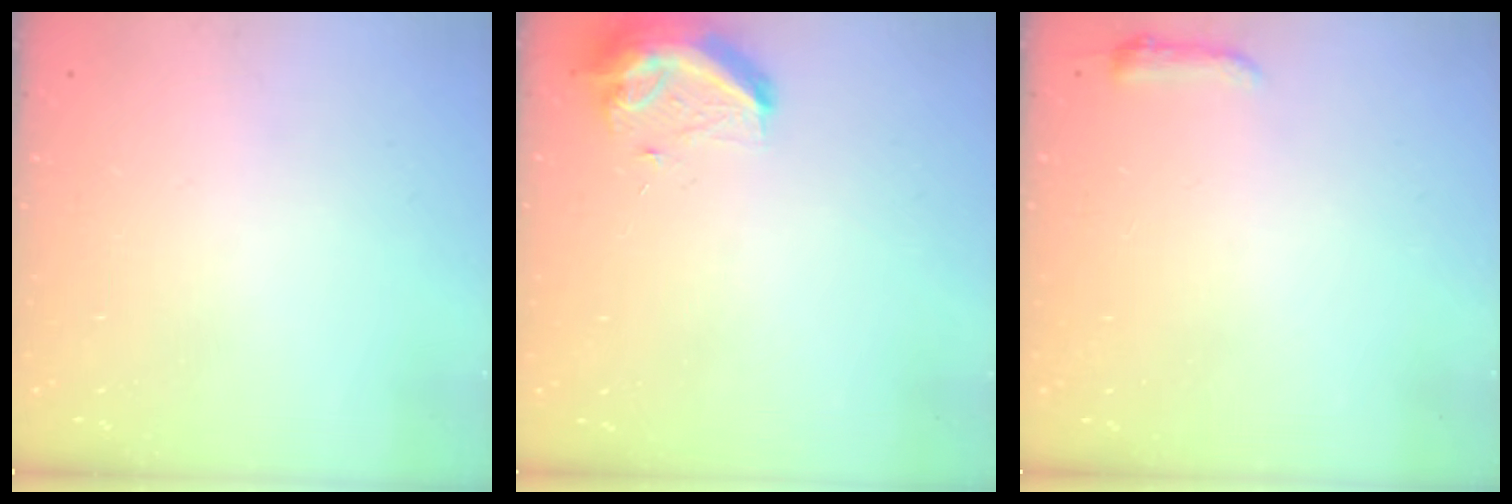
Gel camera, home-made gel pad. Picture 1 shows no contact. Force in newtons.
{"total": 9.2, "press": 9.2, "slide": 0.3}
{"total": 3.6, "press": 3.5, "slide": 0.6}